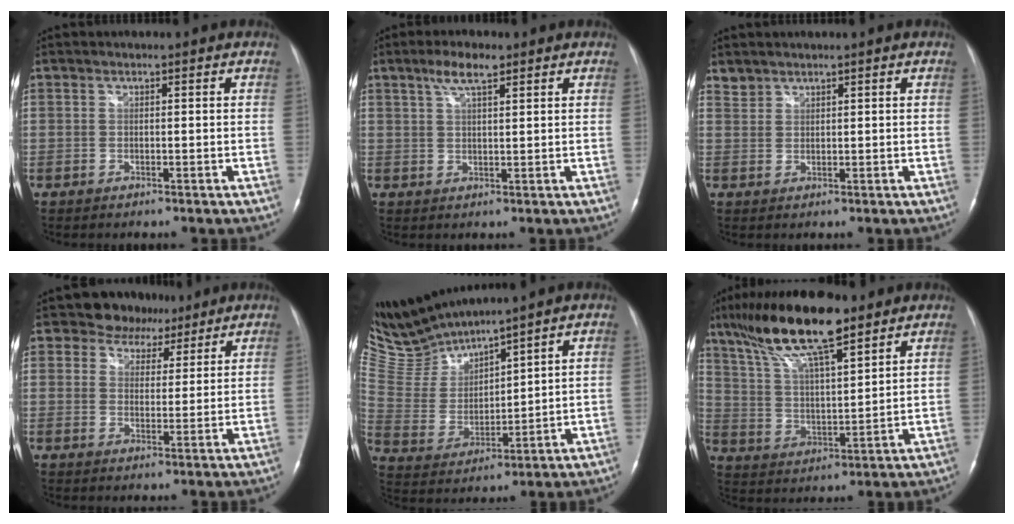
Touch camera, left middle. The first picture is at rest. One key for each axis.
{"total": 4.5, "fx": 2.9, "fy": 1.1, "fz": 3.3, "tx": -0.068, "ty": 0.009, "tz": 0.053}
{"total": 1.6, "fx": 1.5, "fy": 0.6, "fz": -0.2, "tx": 0.005, "ty": 0.007, "tz": 0.032}
{"total": 6.2, "fx": 4.8, "fy": 3.9, "fz": -0.2, "tx": 0.007, "ty": -0.001, "tz": 0.061}
{"total": 9.4, "fx": 9.4, "fy": -0.7, "fz": 0.8, "tx": -0.049, "ty": -0.001, "tz": 0.214}
{"total": 16.3, "fx": 11.4, "fy": 3.1, "fz": 11.2, "tx": -0.212, "ty": 0.022, "tz": 0.210}